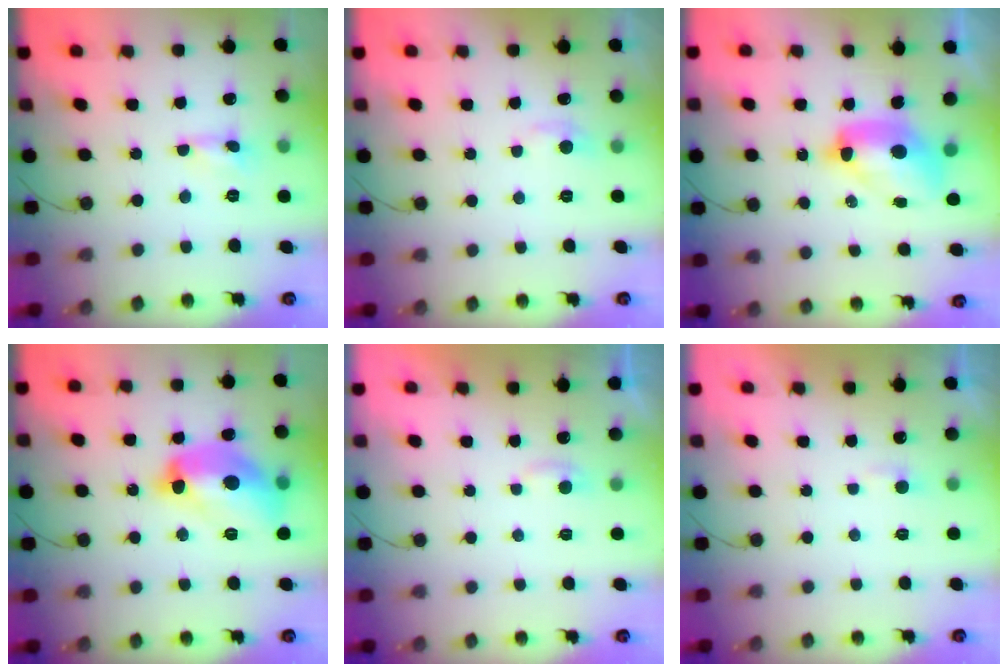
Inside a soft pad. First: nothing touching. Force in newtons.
{"total": 4.2, "press": 4.2, "slide": 0.6}
{"total": 10.7, "press": 10.6, "slide": 1.1}
{"total": 16.1, "press": 16.1, "slide": 1.8}
{"total": 2.8, "press": 2.8, "slide": 0.4}
{"total": 2.7, "press": 2.7, "slide": 0.3}